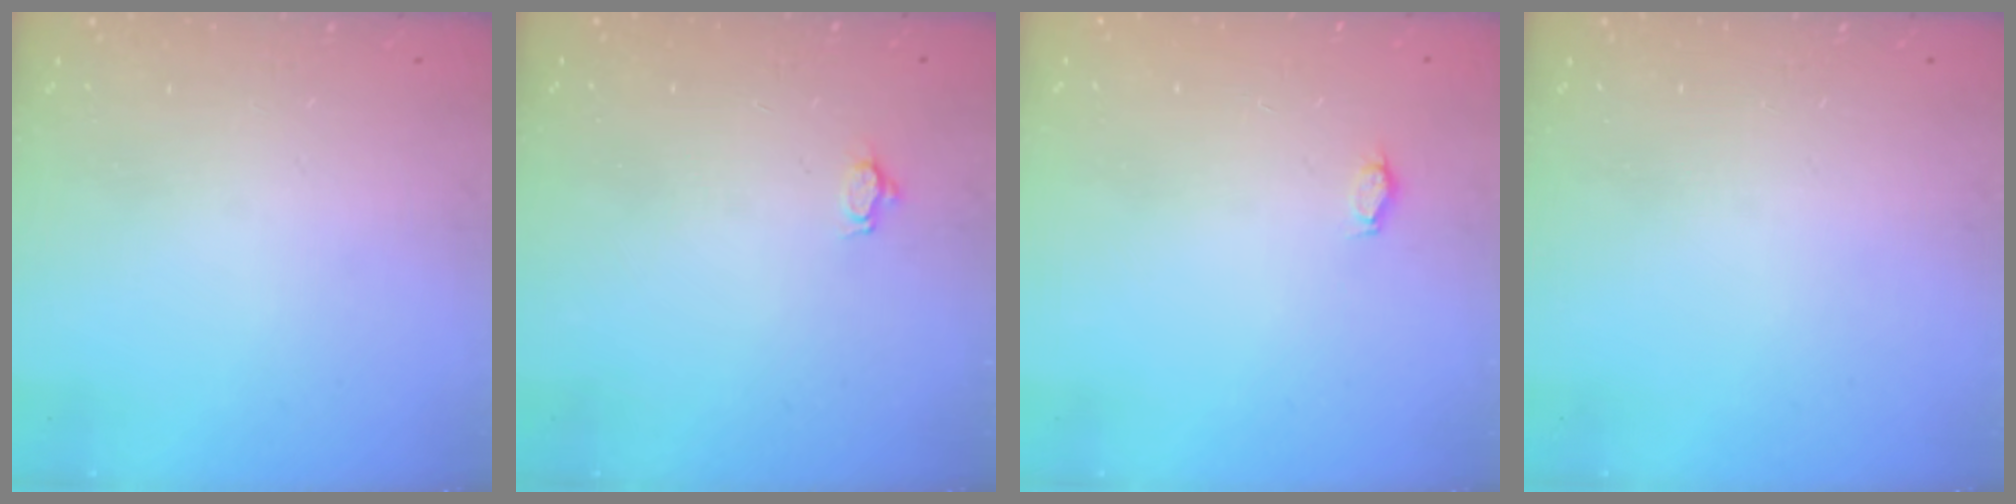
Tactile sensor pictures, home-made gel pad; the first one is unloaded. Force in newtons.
{"total": 3.4, "press": 3.4, "slide": 0.4}
{"total": 2.7, "press": 2.5, "slide": 1.1}
{"total": 0.0}